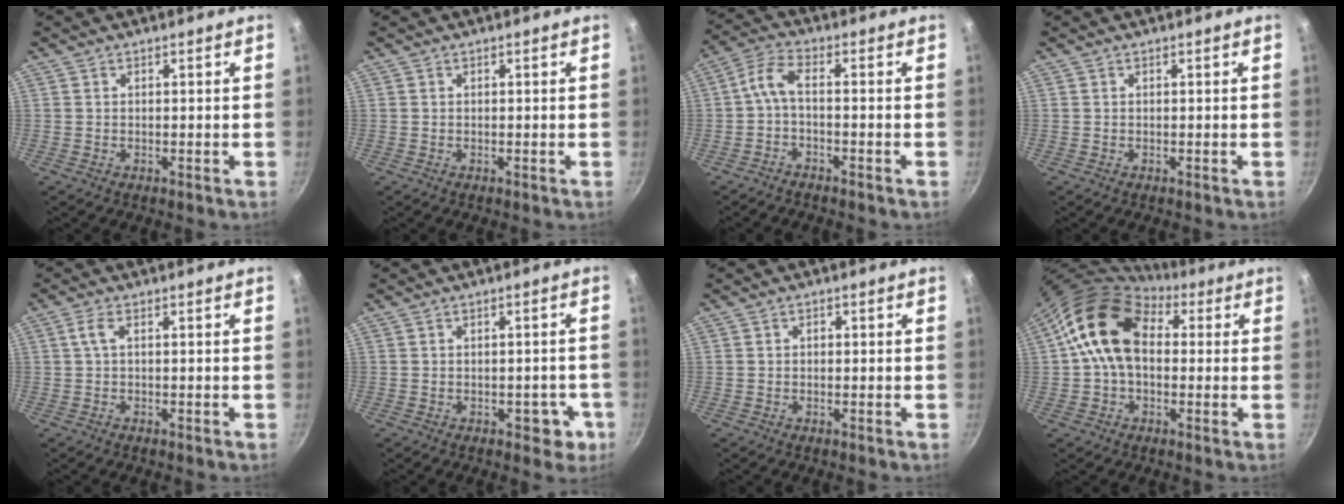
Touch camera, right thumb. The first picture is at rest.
{"total": 0.0}
{"total": 4.5, "force": [-1.8, 1.4, 3.9], "torque": [-0.102, 0.029, -0.042]}
{"total": 0.0}
{"total": 2.1, "force": [-0.1, 0.6, 2.1], "torque": [-0.053, 0.005, -0.002]}
{"total": 4.5, "force": [-1.7, 3.0, 2.9], "torque": [-0.005, 0.020, -0.010]}
{"total": 0.9, "force": [0.0, 0.8, 0.5], "torque": [-0.007, 0.005, -0.002]}
{"total": 13.3, "force": [2.3, 9.4, 9.1], "torque": [-0.128, 0.019, 0.022]}